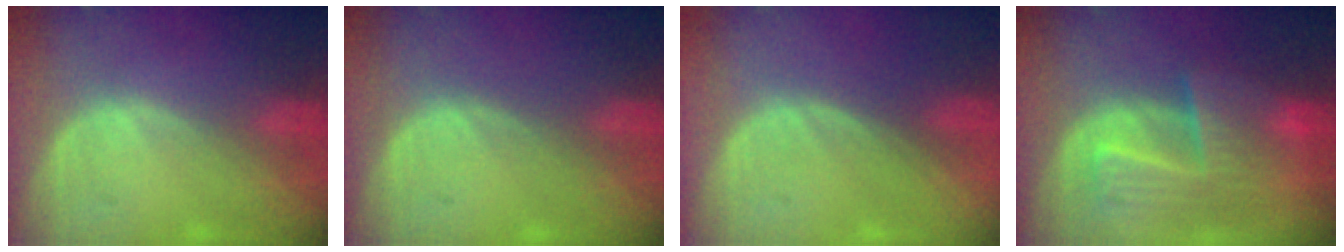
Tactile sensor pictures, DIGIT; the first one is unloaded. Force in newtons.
{"total": 0.0}
{"total": 0.0}
{"total": 9.9, "press": 8.6, "slide": 5.0}